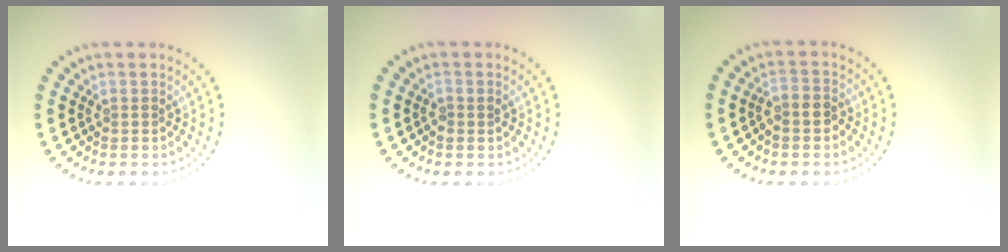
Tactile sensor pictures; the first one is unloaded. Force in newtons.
{"total": 0.8, "press": 0.8, "slide": 0.0}
{"total": 1.9, "press": 1.8, "slide": 0.8}